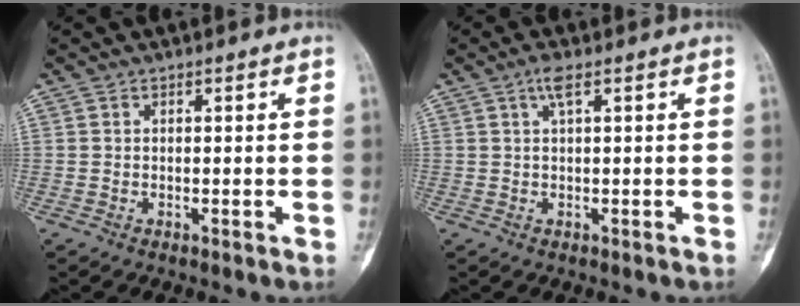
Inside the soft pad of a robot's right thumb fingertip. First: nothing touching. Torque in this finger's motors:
{"motor_torque": [0.99, 0.99, 0.38, -0.47, 0.18]}